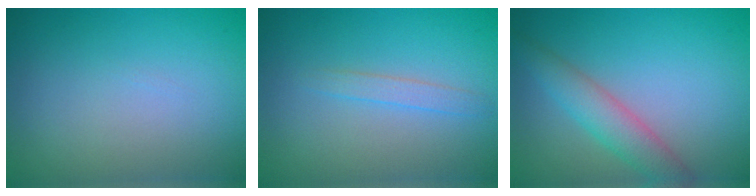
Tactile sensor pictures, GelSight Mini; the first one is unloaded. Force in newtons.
{"total": 1.3, "press": 1.3, "slide": 0.0}
{"total": 3.7, "press": 3.7, "slide": 0.1}